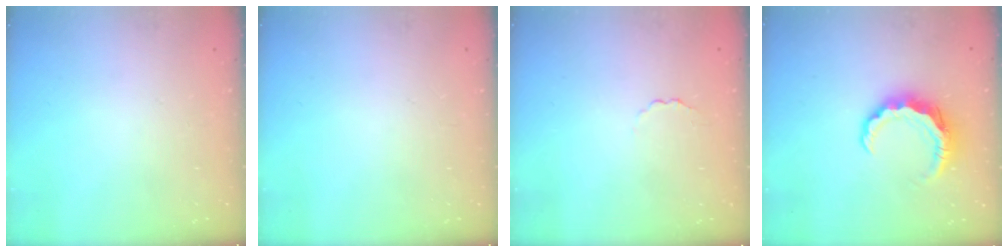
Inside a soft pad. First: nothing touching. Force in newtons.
{"total": 0.0}
{"total": 1.7, "press": 1.6, "slide": 0.5}
{"total": 8.0, "press": 8.0, "slide": 0.7}